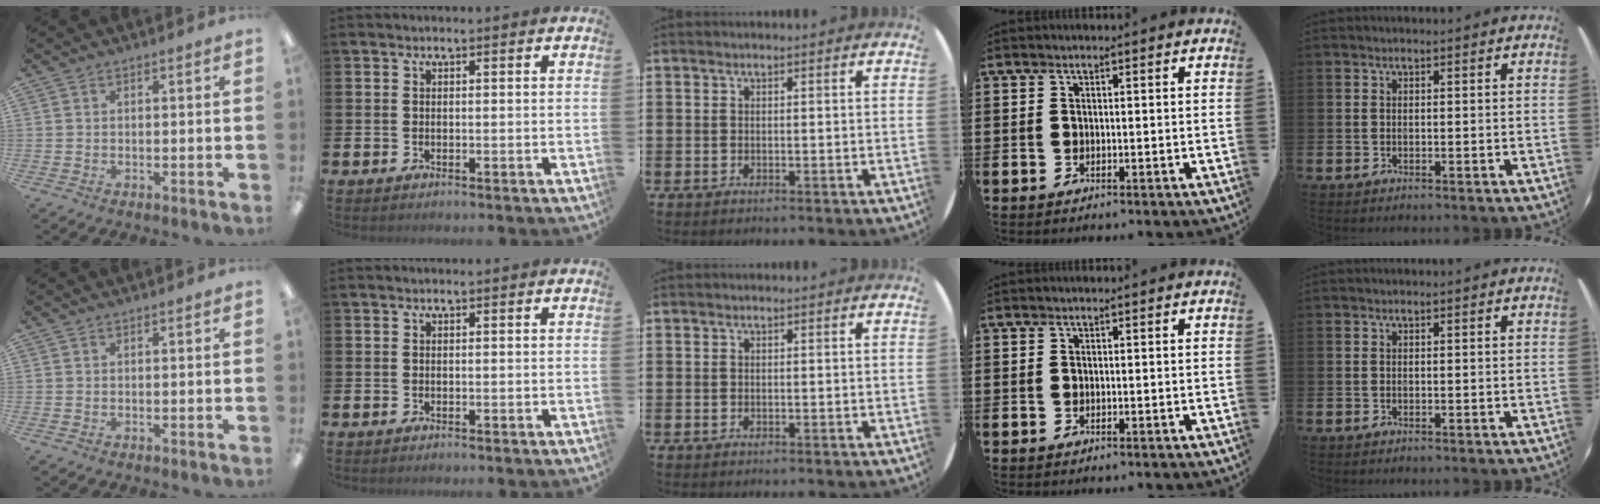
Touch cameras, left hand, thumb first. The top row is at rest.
{}